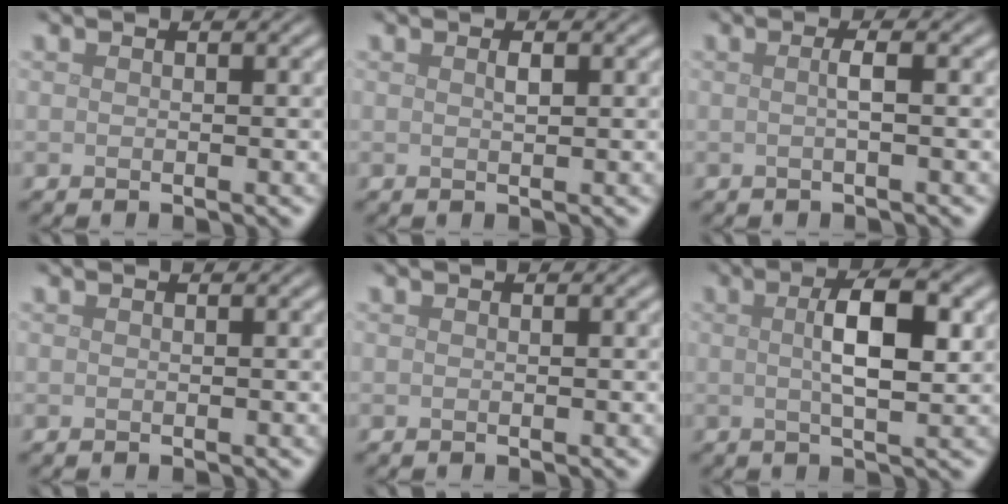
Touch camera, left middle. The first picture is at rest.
{"total": 0.8, "force": [0.3, 0.2, 0.7], "torque": [-0.014, 0.001, 0.006]}
{"total": 1.4, "force": [0.0, 0.3, 1.4], "torque": [-0.023, 0.003, -0.003]}
{"total": 0.0}
{"total": 0.0}
{"total": 5.3, "force": [0.9, 1.5, 5.0], "torque": [-0.085, 0.006, 0.013]}